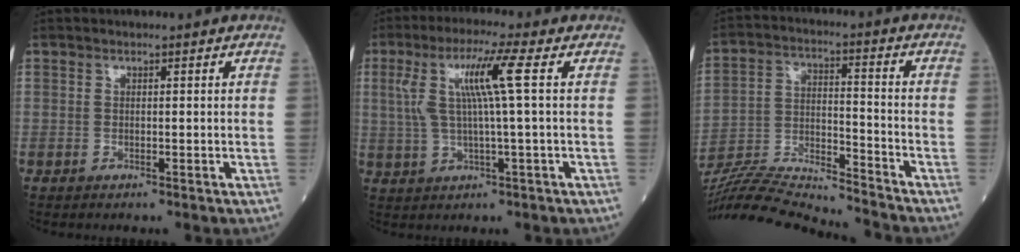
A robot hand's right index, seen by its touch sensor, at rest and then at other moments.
{"total": 8.4, "force": [1.9, -0.6, 8.2], "torque": [-0.167, 0.015, 0.039]}
{"total": 18.6, "force": [-17.8, -0.3, 5.4], "torque": [-0.111, -0.003, -0.302]}